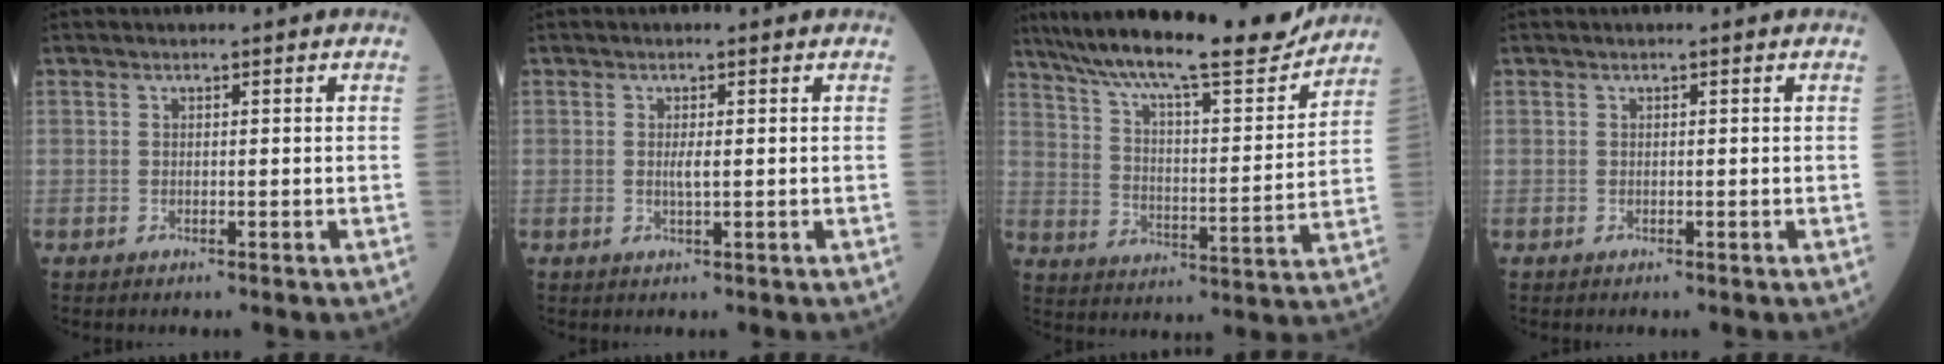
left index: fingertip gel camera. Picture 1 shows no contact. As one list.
[{"total": 1.3, "force": [-0.2, 0.0, 1.3], "torque": [-0.032, -0.006, -0.002]}, {"total": 20.7, "force": [18.4, 1.8, 9.4], "torque": [-0.169, -0.017, 0.275]}, {"total": 0.0}]